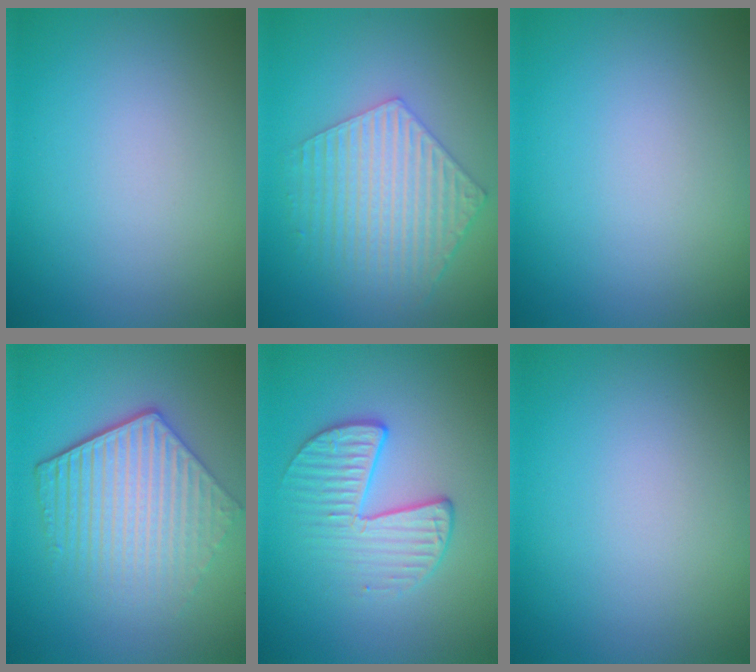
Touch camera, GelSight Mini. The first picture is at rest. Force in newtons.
{"total": 5.8, "press": 4.3, "slide": 3.8}
{"total": 0.0}
{"total": 5.9, "press": 4.4, "slide": 3.9}
{"total": 3.5, "press": 2.9, "slide": 2.0}
{"total": 0.0}